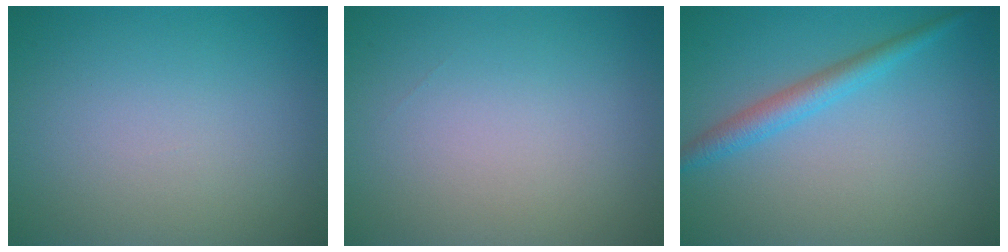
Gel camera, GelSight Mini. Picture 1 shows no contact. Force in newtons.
{"total": 0.0}
{"total": 2.6, "press": 2.6, "slide": 0.0}